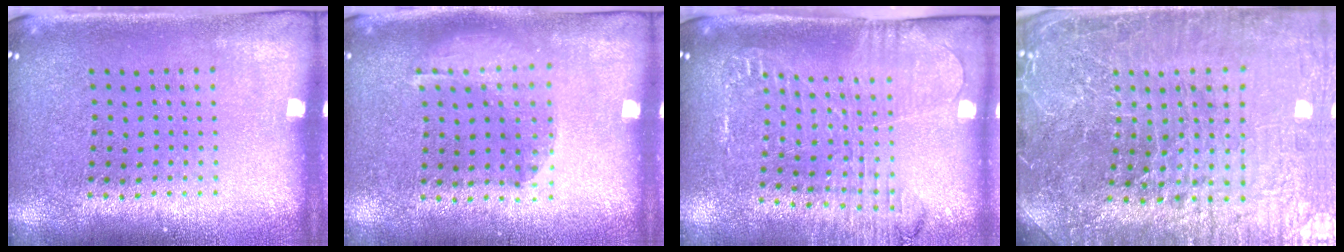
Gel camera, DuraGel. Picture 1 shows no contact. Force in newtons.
{"total": 1.1, "press": 1.1, "slide": 0.1}
{"total": 1.9, "press": 1.9, "slide": 0.3}
{"total": 5.7, "press": 5.2, "slide": 2.1}